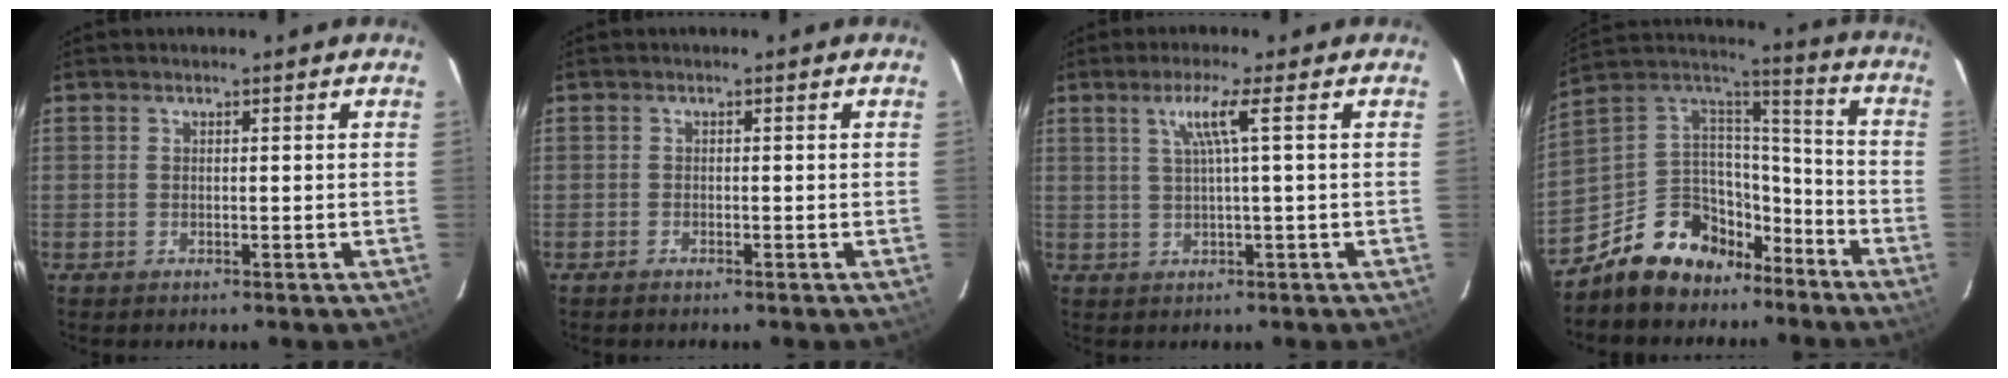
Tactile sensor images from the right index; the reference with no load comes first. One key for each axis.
{"total": 0.8, "fx": -0.7, "fy": 0.1, "fz": 0.3, "tx": -0.010, "ty": 0.001, "tz": -0.015}
{"total": 4.3, "fx": 1.3, "fy": -1.2, "fz": 3.9, "tx": -0.067, "ty": 0.003, "tz": 0.027}
{"total": 17.9, "fx": -11.8, "fy": 10.9, "fz": 7.8, "tx": -0.176, "ty": 0.046, "tz": -0.186}